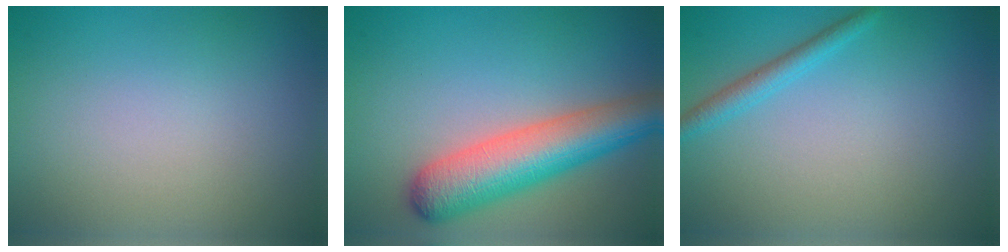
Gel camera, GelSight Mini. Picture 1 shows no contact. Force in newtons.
{"total": 6.6, "press": 6.6, "slide": 0.3}
{"total": 1.9, "press": 1.9, "slide": 0.1}